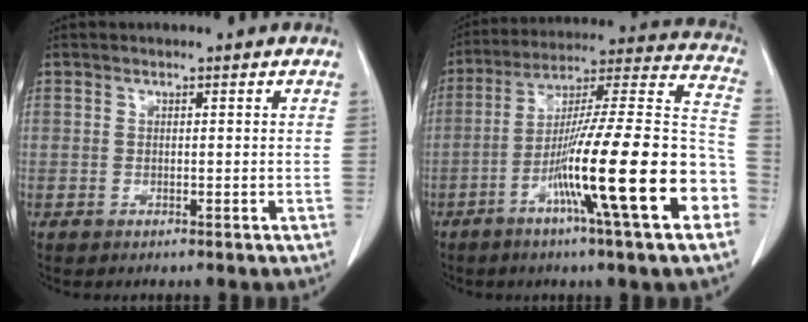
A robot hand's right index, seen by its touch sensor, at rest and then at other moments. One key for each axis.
{"total": 23.4, "fx": -8.7, "fy": 0.5, "fz": 21.7, "tx": -0.298, "ty": -0.008, "tz": -0.149}